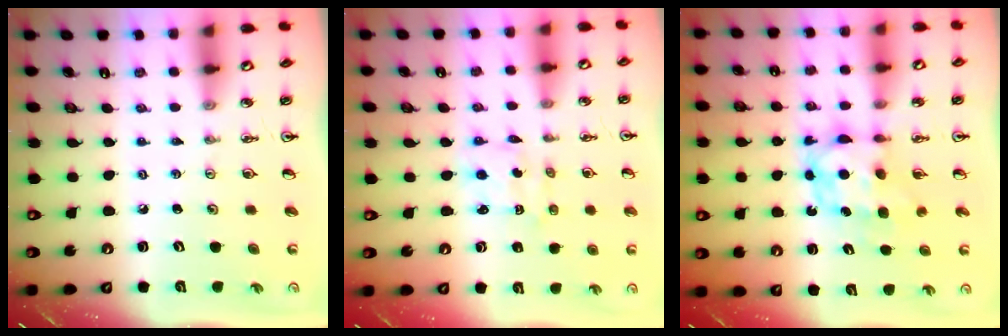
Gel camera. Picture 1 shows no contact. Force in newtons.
{"total": 1.9, "press": 1.9, "slide": 0.4}
{"total": 7.7, "press": 7.7, "slide": 0.6}